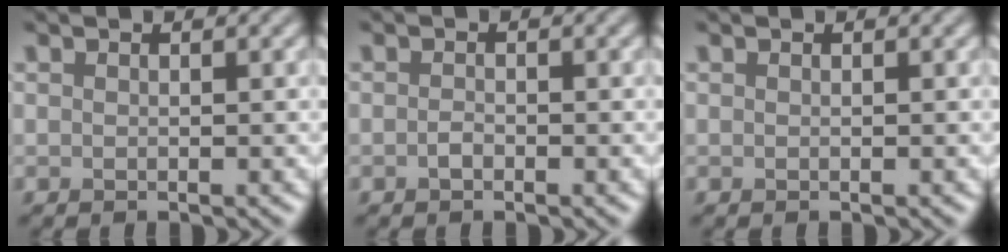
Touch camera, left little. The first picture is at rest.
{"total": 0.8, "force": [-0.4, 0.4, 0.6], "torque": [-0.013, 0.000, -0.008]}
{"total": 0.0}